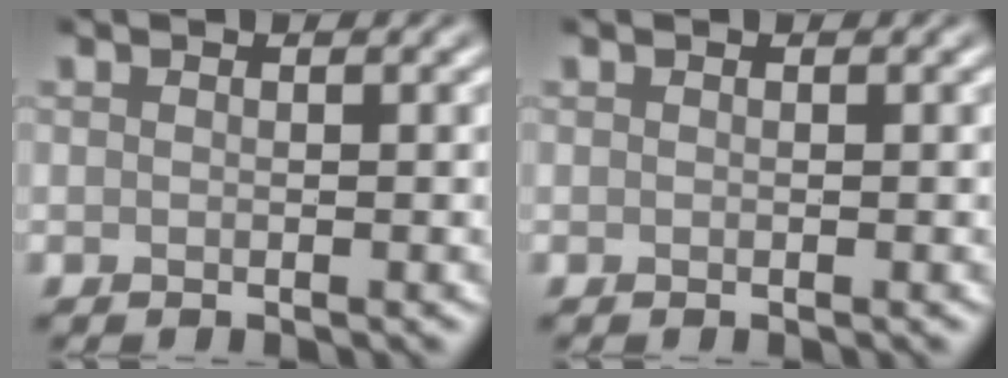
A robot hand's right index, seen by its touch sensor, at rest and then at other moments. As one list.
[{"total": 0.0}]